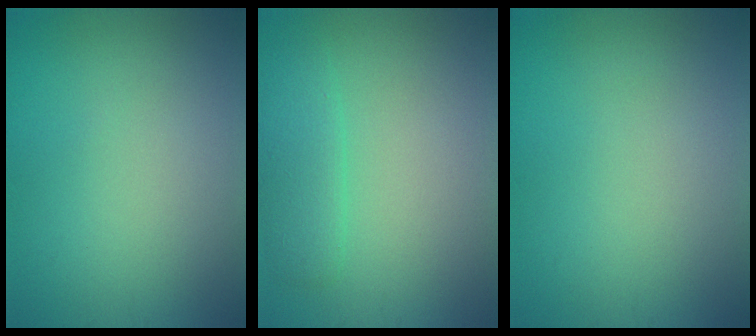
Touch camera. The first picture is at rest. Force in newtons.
{"total": 2.5, "press": 2.5, "slide": 0.2}
{"total": 0.0}